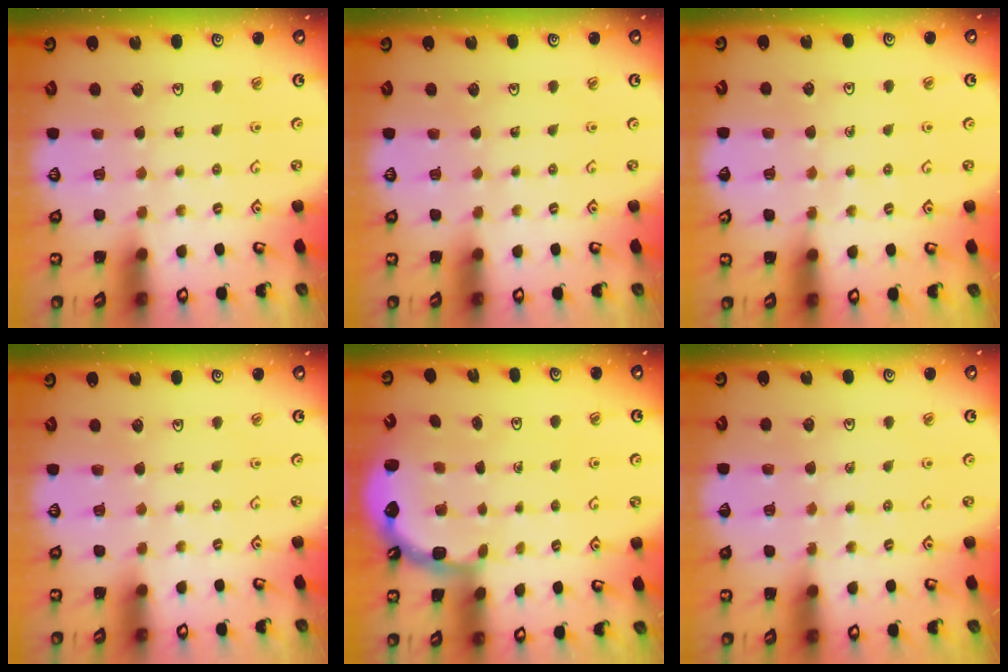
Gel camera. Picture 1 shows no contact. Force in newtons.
{"total": 0.0}
{"total": 5.1, "press": 4.9, "slide": 1.5}
{"total": 0.0}
{"total": 2.5, "press": 2.1, "slide": 1.3}
{"total": 4.8, "press": 4.4, "slide": 1.9}